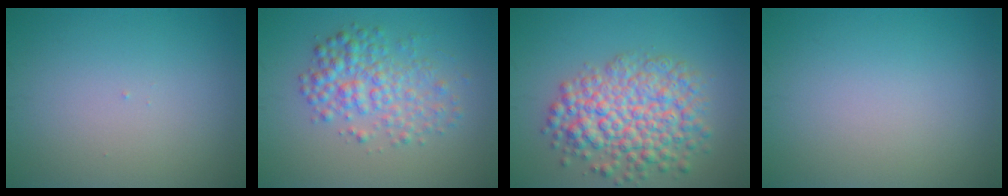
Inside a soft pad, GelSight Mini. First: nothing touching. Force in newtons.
{"total": 4.3, "press": 4.3, "slide": 0.1}
{"total": 7.4, "press": 7.4, "slide": 0.3}
{"total": 0.0}